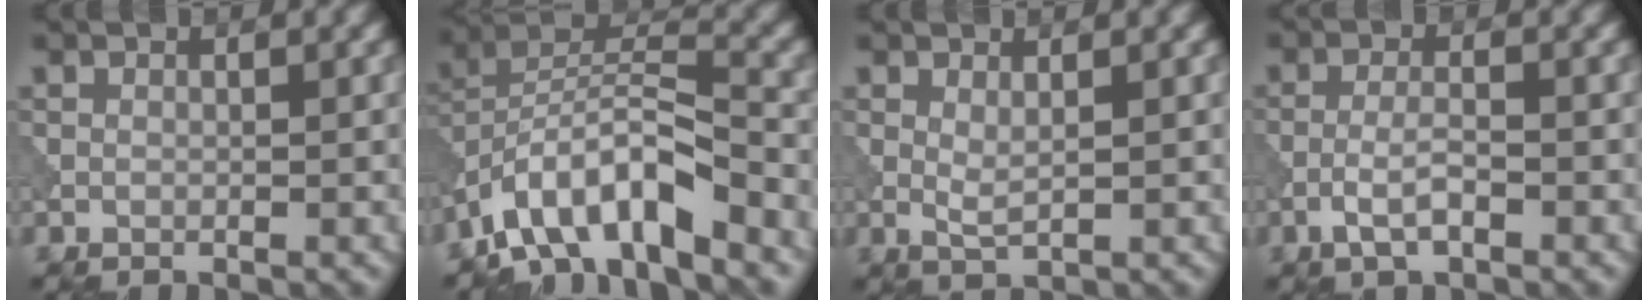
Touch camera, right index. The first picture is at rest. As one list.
[{"total": 8.8, "force": [-6.1, 2.5, 5.8], "torque": [-0.094, 0.008, -0.124]}, {"total": 1.4, "force": [0.5, 0.3, 1.3], "torque": [-0.030, -0.002, 0.012]}, {"total": 2.5, "force": [-1.3, 0.6, 2.1], "torque": [-0.044, 0.006, -0.030]}]